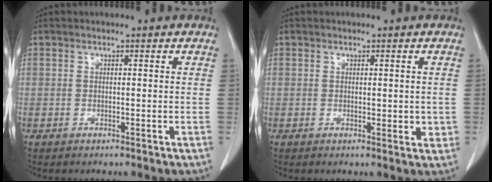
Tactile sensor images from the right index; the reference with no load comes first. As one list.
[{"total": 2.5, "force": [0.1, 1.2, 2.2], "torque": [-0.024, -0.004, 0.004]}]